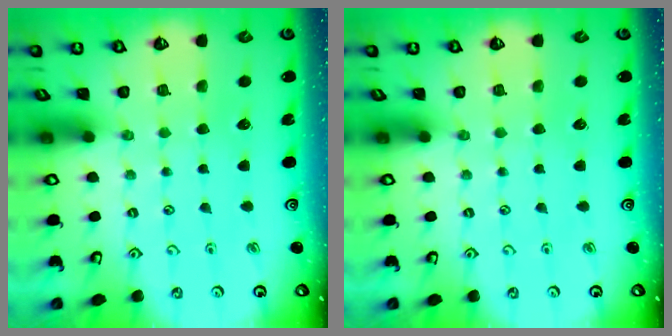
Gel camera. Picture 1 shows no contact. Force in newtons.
{"total": 0.0}